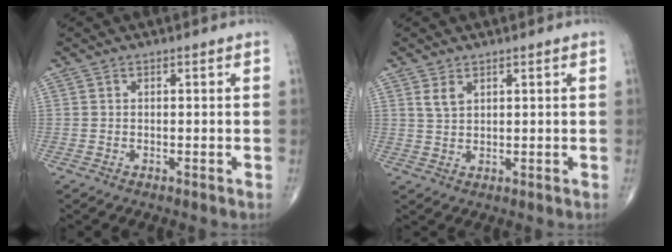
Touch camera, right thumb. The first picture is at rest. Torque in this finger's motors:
{"motor_torque": [0.05, 0.05, 0.46, 0.36, 0.03]}